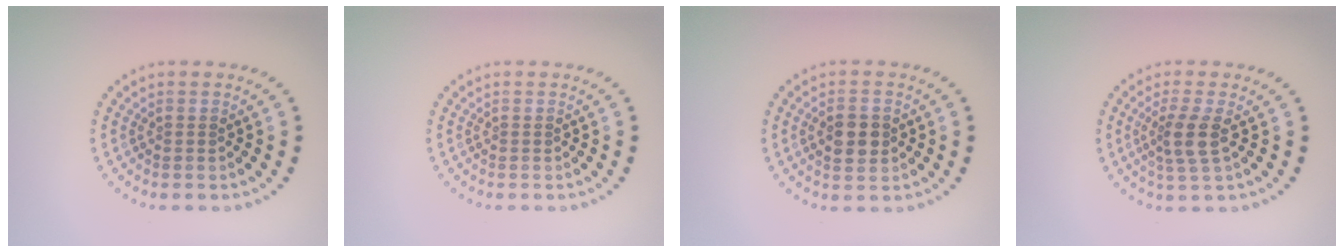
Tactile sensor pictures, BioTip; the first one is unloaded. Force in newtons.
{"total": 0.0}
{"total": 3.4, "press": 3.4, "slide": 0.1}
{"total": 2.7, "press": 2.2, "slide": 1.6}